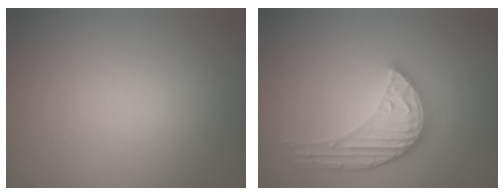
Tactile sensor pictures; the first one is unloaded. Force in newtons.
{"total": 3.9, "press": 3.5, "slide": 1.6}